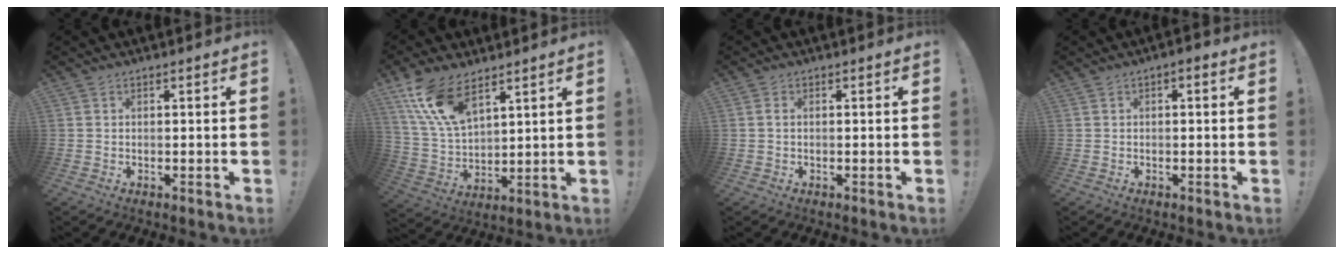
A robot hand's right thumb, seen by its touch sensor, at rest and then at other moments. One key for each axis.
{"total": 14.7, "fx": 9.5, "fy": 6.8, "fz": 9.0, "tx": -0.193, "ty": -0.049, "tz": 0.180}
{"total": 1.0, "fx": 0.2, "fy": 0.6, "fz": 0.8, "tx": -0.022, "ty": 0.005, "tz": 0.005}
{"total": 1.3, "fx": -0.4, "fy": 0.6, "fz": 1.1, "tx": -0.013, "ty": 0.003, "tz": -0.010}